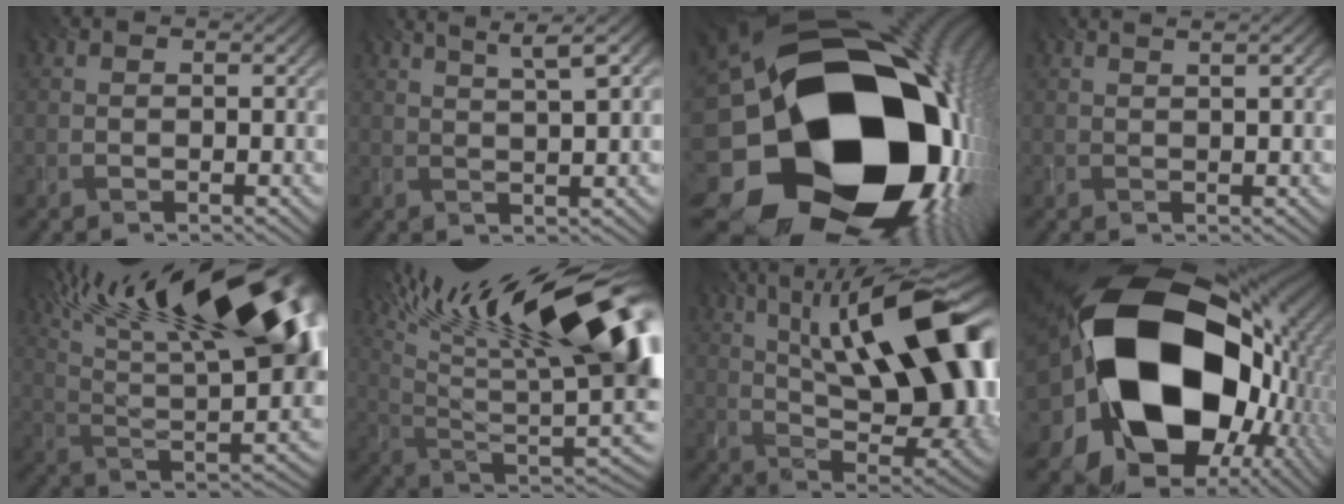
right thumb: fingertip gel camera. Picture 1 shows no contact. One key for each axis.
{"total": 4.4, "fx": 2.6, "fy": 0.0, "fz": 3.5, "tx": -0.068, "ty": 0.015, "tz": 0.054}
{"total": 24.9, "fx": -4.0, "fy": 19.5, "fz": 14.9, "tx": -0.255, "ty": -0.064, "tz": -0.101}
{"total": 1.4, "fx": 1.0, "fy": -0.4, "fz": 0.9, "tx": -0.012, "ty": 0.001, "tz": 0.020}
{"total": 22.1, "fx": 11.3, "fy": 7.9, "fz": 17.3, "tx": -0.256, "ty": 0.055, "tz": 0.176}
{"total": 20.5, "fx": 9.4, "fy": 5.7, "fz": 17.3, "tx": -0.262, "ty": 0.028, "tz": 0.167}
{"total": 19.5, "fx": 5.5, "fy": 7.6, "fz": 17.1, "tx": -0.258, "ty": 0.039, "tz": 0.085}
{"total": 24.3, "fx": -0.8, "fy": 17.9, "fz": 16.4, "tx": -0.347, "ty": -0.056, "tz": 0.003}